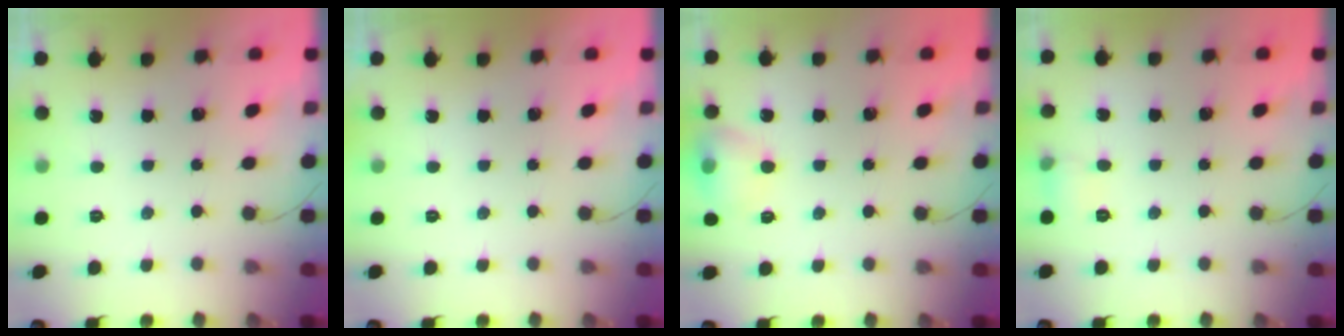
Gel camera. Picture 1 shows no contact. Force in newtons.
{"total": 0.0}
{"total": 10.2, "press": 10.1, "slide": 1.5}
{"total": 5.1, "press": 4.8, "slide": 1.6}